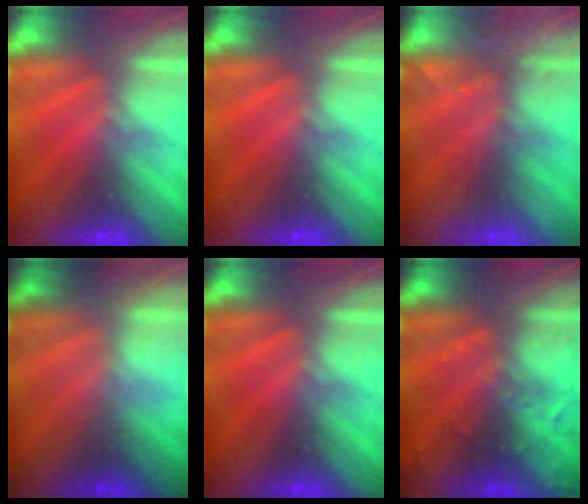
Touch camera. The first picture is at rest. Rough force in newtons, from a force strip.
{"total": 0.0}
{"total": 9.1}
{"total": 2.4}
{"total": 0.0}
{"total": 9.3}